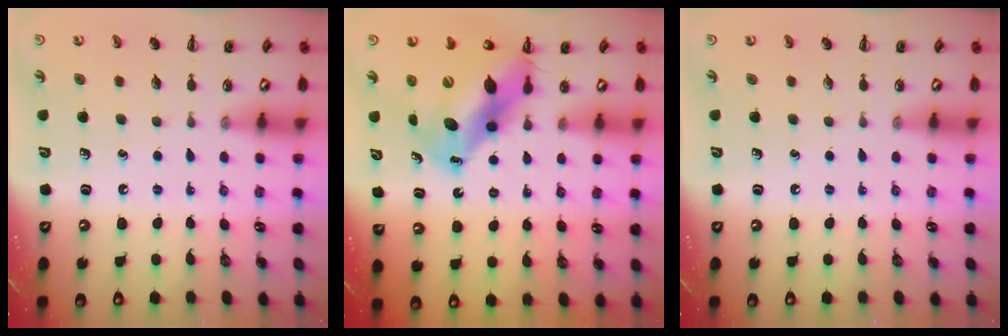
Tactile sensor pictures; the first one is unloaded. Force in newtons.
{"total": 14.1, "press": 13.5, "slide": 4.1}
{"total": 0.0}